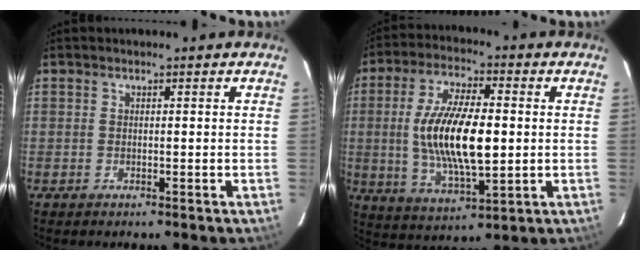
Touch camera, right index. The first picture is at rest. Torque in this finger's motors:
{"motor_torque": [1.69, -0.45, 1.05, 0.21]}